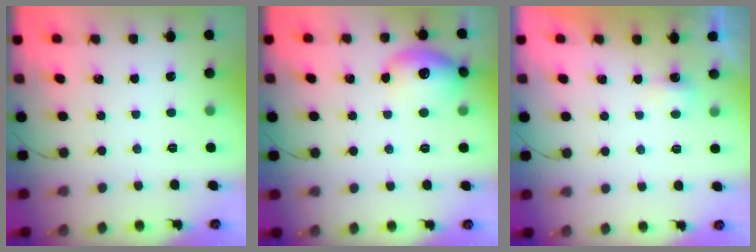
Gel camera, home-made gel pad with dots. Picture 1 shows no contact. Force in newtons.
{"total": 11.7, "press": 11.5, "slide": 1.7}
{"total": 2.3, "press": 2.2, "slide": 0.6}